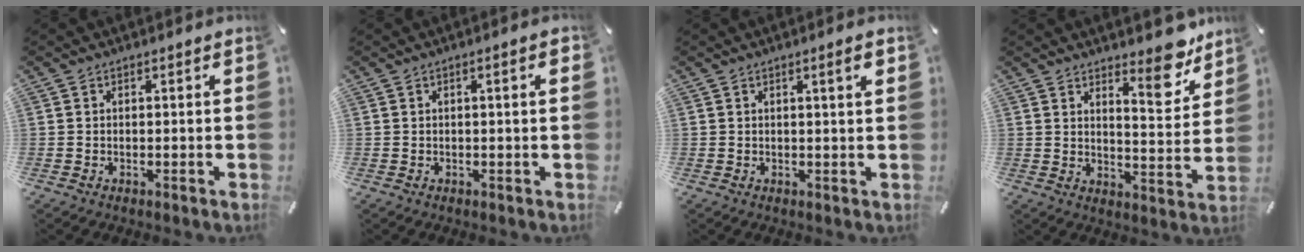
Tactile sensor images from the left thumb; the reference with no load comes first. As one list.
[{"total": 2.4, "force": [0.3, 0.2, 2.4], "torque": [-0.042, 0.001, 0.003]}, {"total": 3.4, "force": [1.2, 0.3, 3.2], "torque": [-0.054, -0.001, 0.015]}, {"total": 10.4, "force": [8.0, 3.6, 5.6], "torque": [-0.054, -0.071, 0.130]}]